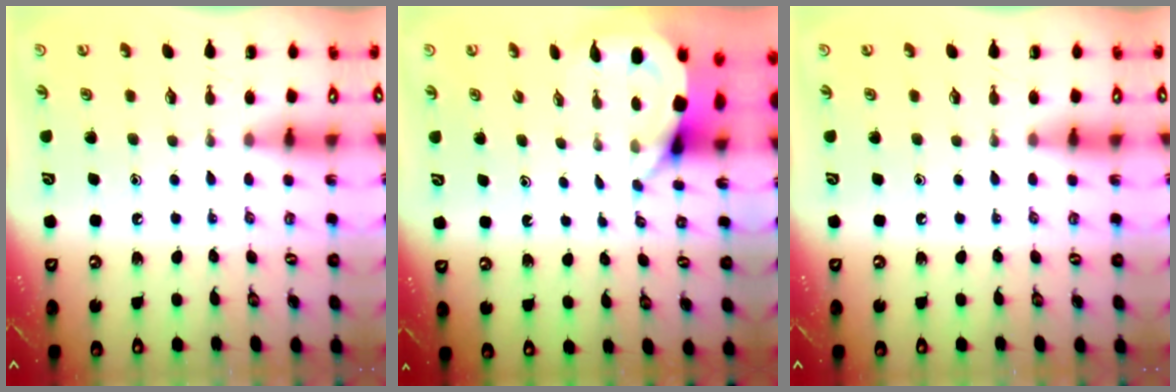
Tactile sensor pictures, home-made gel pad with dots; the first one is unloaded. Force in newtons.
{"total": 3.9, "press": 3.9, "slide": 0.2}
{"total": 0.0}